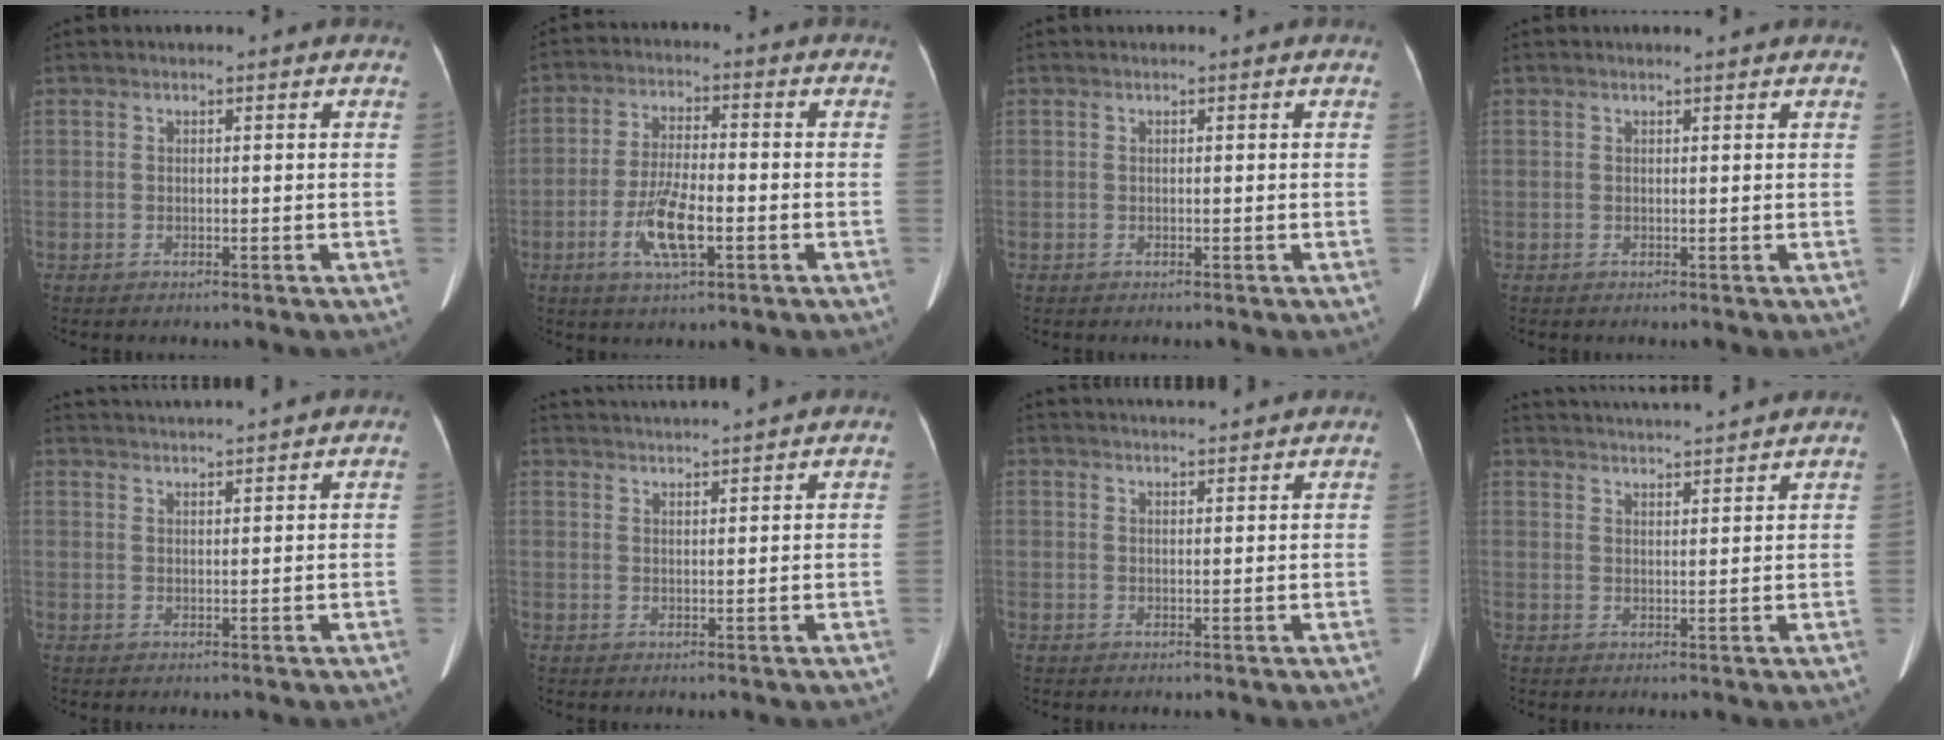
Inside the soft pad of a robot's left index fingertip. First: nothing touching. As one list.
[{"total": 8.1, "force": [-2.9, 2.0, 7.3], "torque": [-0.149, -0.003, -0.052]}, {"total": 0.0}, {"total": 1.1, "force": [1.1, -0.1, 0.3], "torque": [-0.011, 0.003, 0.014]}, {"total": 7.0, "force": [6.7, -0.9, 1.9], "torque": [-0.037, 0.025, 0.101]}, {"total": 7.3, "force": [6.9, -1.0, 2.0], "torque": [-0.039, 0.024, 0.106]}, {"total": 6.9, "force": [6.6, 0.2, 2.1], "torque": [-0.035, 0.025, 0.086]}, {"total": 11.9, "force": [11.4, 0.0, 3.5], "torque": [-0.070, 0.022, 0.163]}]